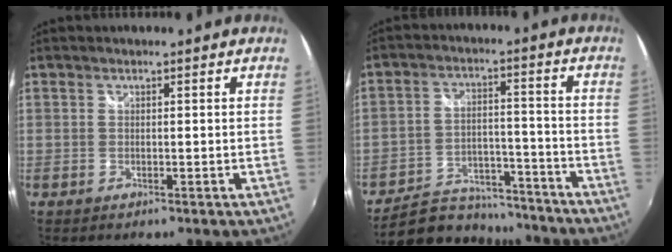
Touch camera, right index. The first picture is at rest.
{"total": 17.6, "force": [-15.3, 6.9, 5.3], "torque": [-0.121, 0.022, -0.212]}